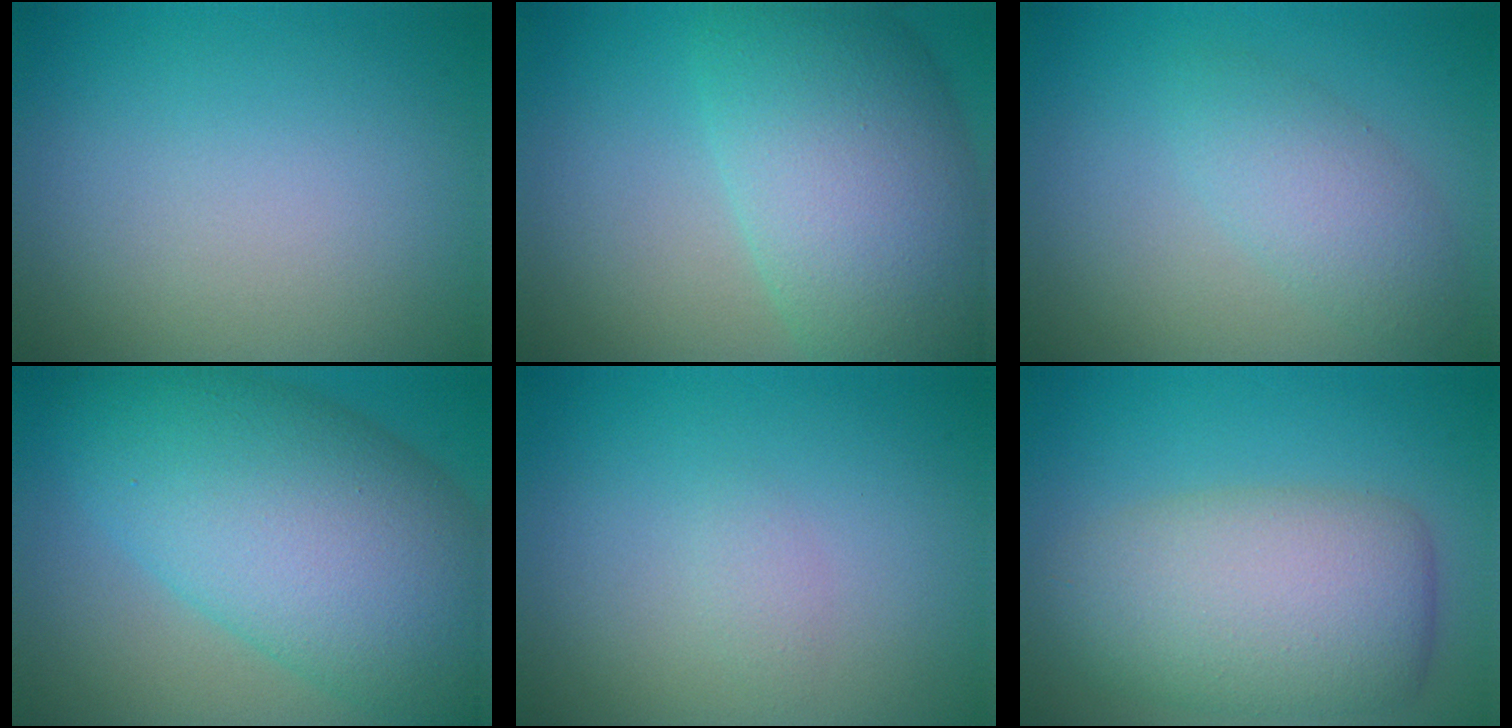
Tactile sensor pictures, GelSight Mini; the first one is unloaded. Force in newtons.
{"total": 9.9, "press": 9.9, "slide": 0.3}
{"total": 2.8, "press": 2.8, "slide": 0.1}
{"total": 12.4, "press": 12.4, "slide": 0.4}
{"total": 0.8, "press": 0.8, "slide": 0.1}
{"total": 7.5, "press": 7.4, "slide": 0.6}